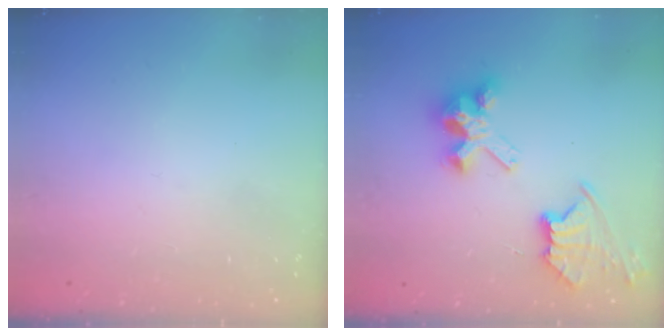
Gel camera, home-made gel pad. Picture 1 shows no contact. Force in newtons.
{"total": 9.8, "press": 9.8, "slide": 0.7}